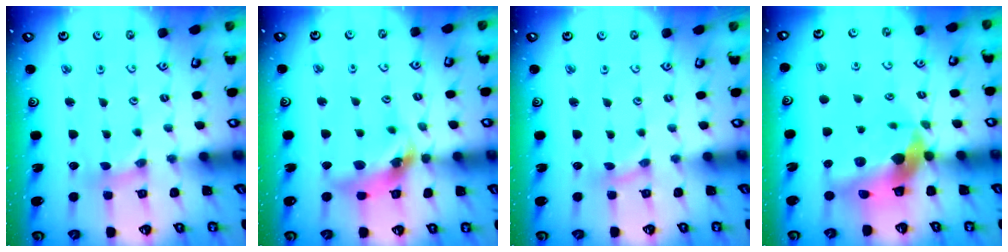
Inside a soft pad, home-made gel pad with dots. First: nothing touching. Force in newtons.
{"total": 13.1, "press": 13.0, "slide": 1.7}
{"total": 0.0}
{"total": 14.2, "press": 14.0, "slide": 1.9}